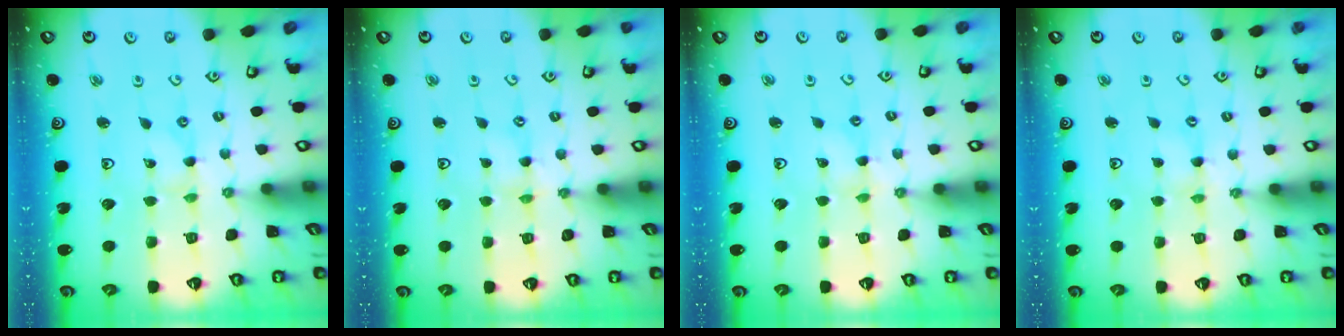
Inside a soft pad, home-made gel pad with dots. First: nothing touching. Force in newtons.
{"total": 0.0}
{"total": 1.2, "press": 1.2, "slide": 0.1}
{"total": 0.0}